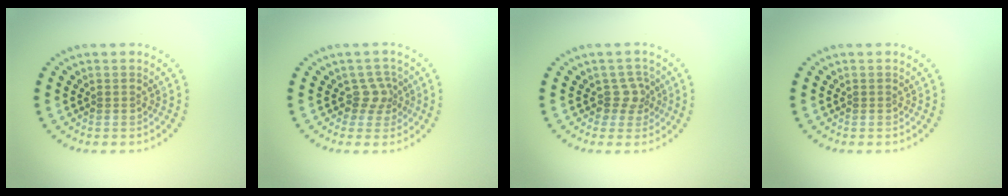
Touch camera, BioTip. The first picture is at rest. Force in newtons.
{"total": 2.0, "press": 1.4, "slide": 1.5}
{"total": 1.9, "press": 1.4, "slide": 1.3}
{"total": 0.0}